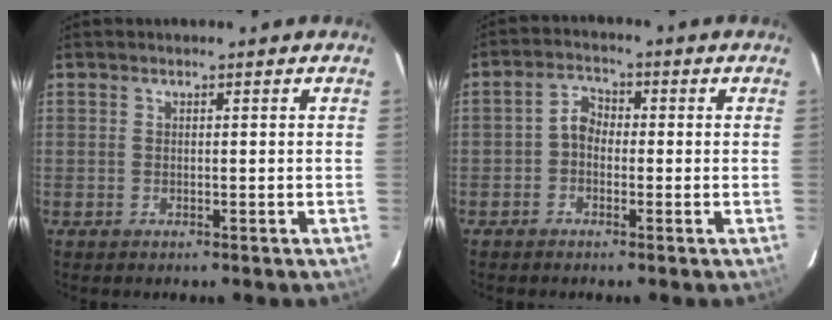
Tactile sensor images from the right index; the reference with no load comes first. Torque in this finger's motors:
{"motor_torque": [0.51, -0.17, 0.21, 0.05]}